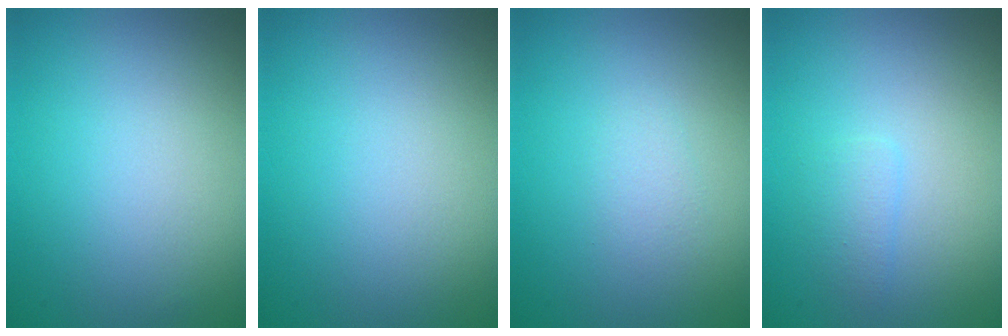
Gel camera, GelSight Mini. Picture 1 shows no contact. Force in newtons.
{"total": 0.0}
{"total": 0.8, "press": 0.8, "slide": 0.0}
{"total": 1.1, "press": 1.1, "slide": 0.1}